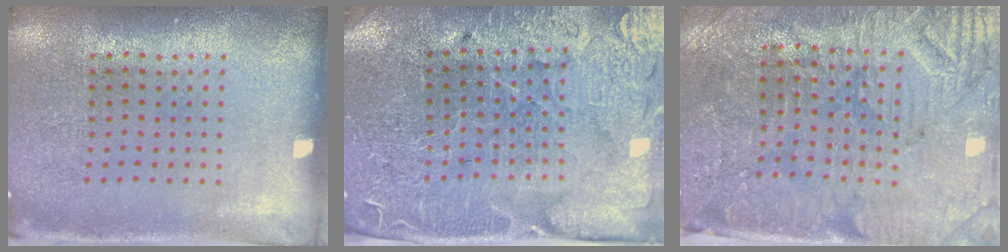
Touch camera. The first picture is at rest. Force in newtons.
{"total": 3.7, "press": 3.6, "slide": 0.7}
{"total": 3.7, "press": 3.5, "slide": 1.4}